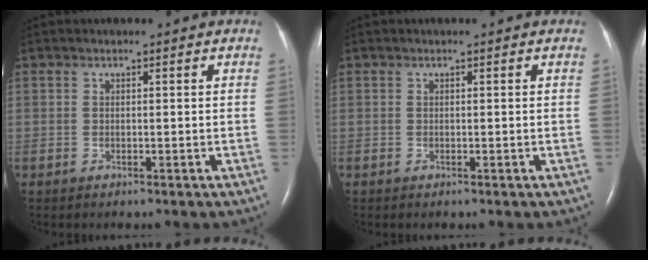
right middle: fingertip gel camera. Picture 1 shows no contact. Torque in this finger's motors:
{"motor_torque": [0.00, 0.00, 0.00, 0.00]}